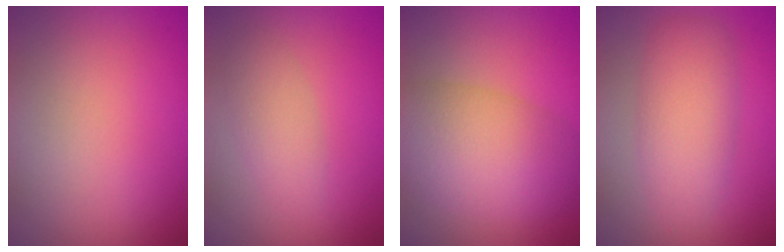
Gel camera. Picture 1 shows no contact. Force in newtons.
{"total": 2.4, "press": 2.4, "slide": 0.0}
{"total": 7.8, "press": 7.8, "slide": 0.2}
{"total": 4.6, "press": 4.6, "slide": 0.1}